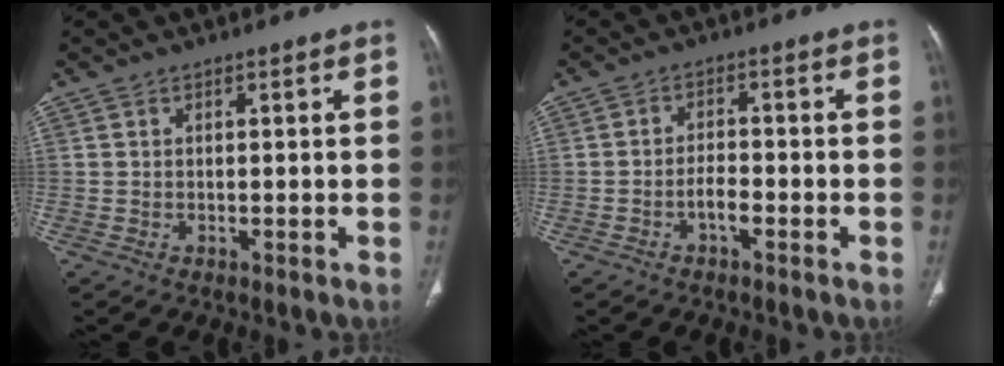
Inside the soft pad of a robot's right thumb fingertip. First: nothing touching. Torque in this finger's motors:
{"motor_torque": [0.46, 0.25, 0.50, -0.85, 0.13]}